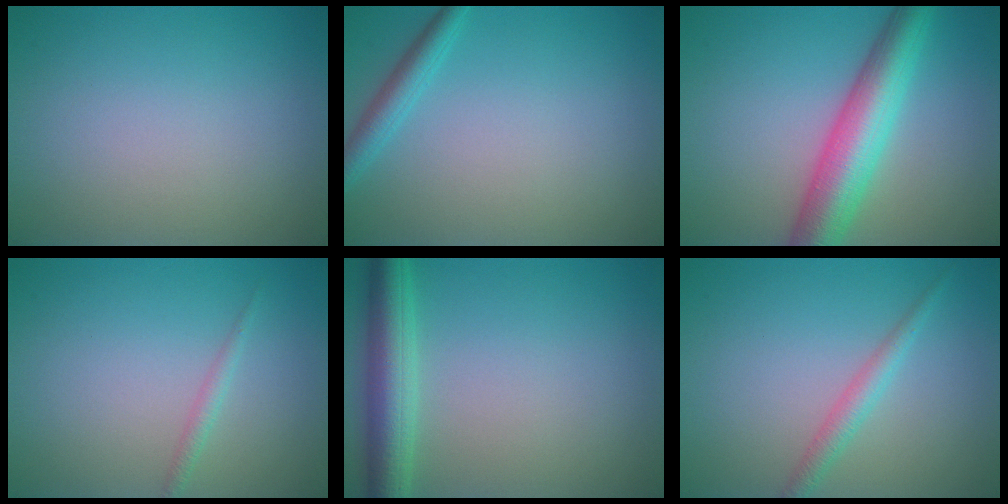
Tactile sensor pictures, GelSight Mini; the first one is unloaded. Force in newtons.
{"total": 2.2, "press": 2.2, "slide": 0.1}
{"total": 7.2, "press": 7.2, "slide": 0.2}
{"total": 1.0, "press": 1.0, "slide": 0.1}
{"total": 4.9, "press": 4.9, "slide": 0.1}
{"total": 1.9, "press": 1.9, "slide": 0.0}